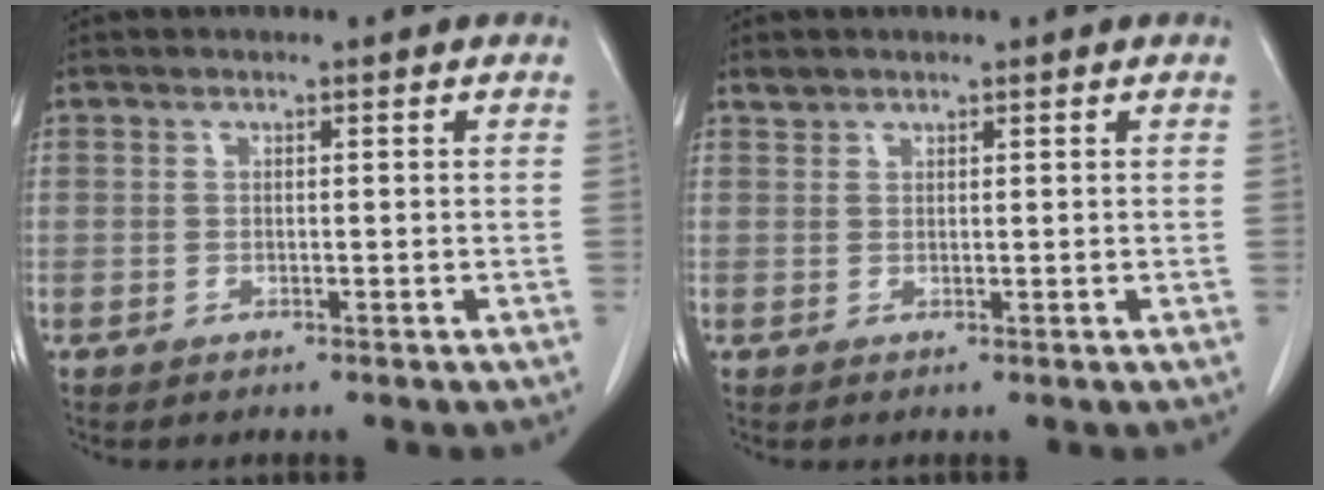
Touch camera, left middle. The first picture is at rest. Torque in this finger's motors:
{"motor_torque": [0.13, -0.11, 0.03, 0.01]}